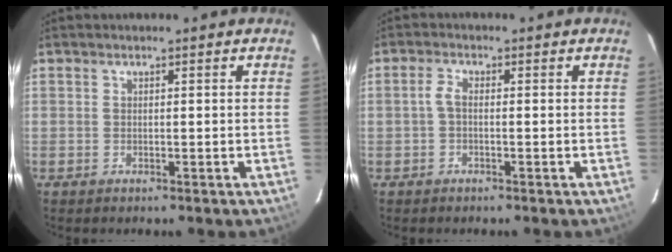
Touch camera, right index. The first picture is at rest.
{"total": 1.8, "force": [-0.3, 0.9, 1.6], "torque": [-0.035, 0.007, -0.008]}